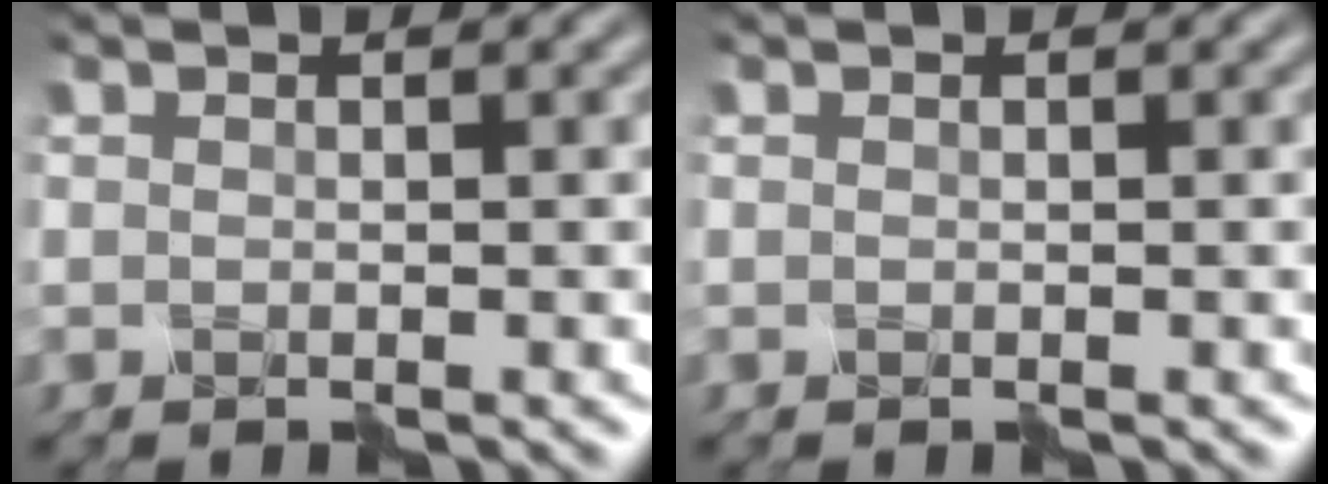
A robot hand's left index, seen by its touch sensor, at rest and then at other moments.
{"total": 0.0}